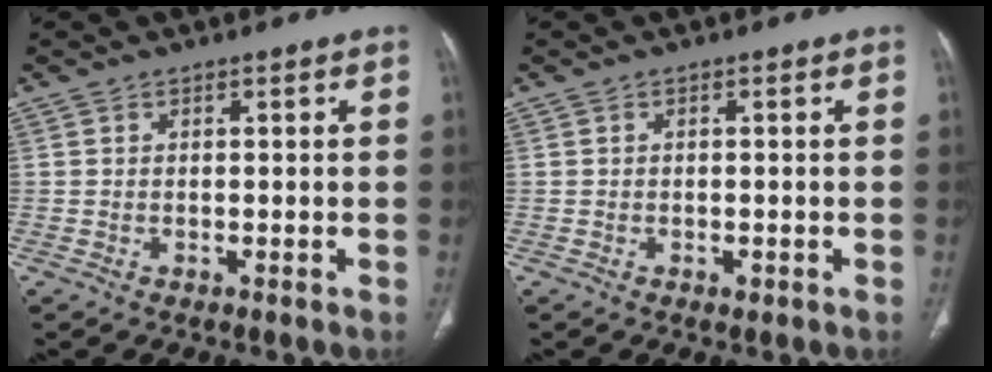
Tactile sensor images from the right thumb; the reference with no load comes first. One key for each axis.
{"total": 0.9, "fx": -0.4, "fy": 0.5, "fz": 0.6, "tx": -0.008, "ty": -0.002, "tz": -0.004}